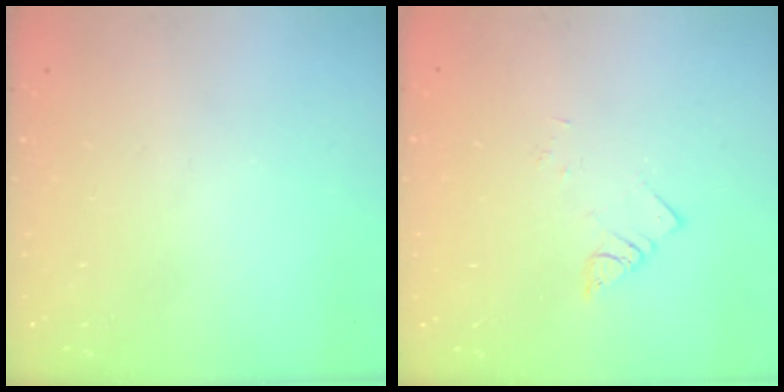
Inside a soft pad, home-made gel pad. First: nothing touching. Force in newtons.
{"total": 1.9, "press": 1.9, "slide": 0.2}